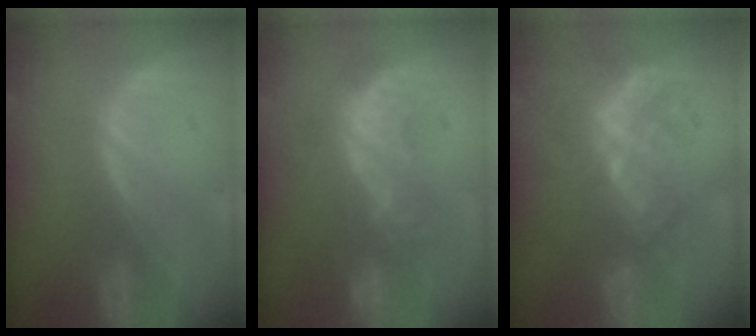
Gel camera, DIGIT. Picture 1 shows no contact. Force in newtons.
{"total": 9.0, "press": 8.2, "slide": 3.7}
{"total": 9.6, "press": 8.6, "slide": 4.4}